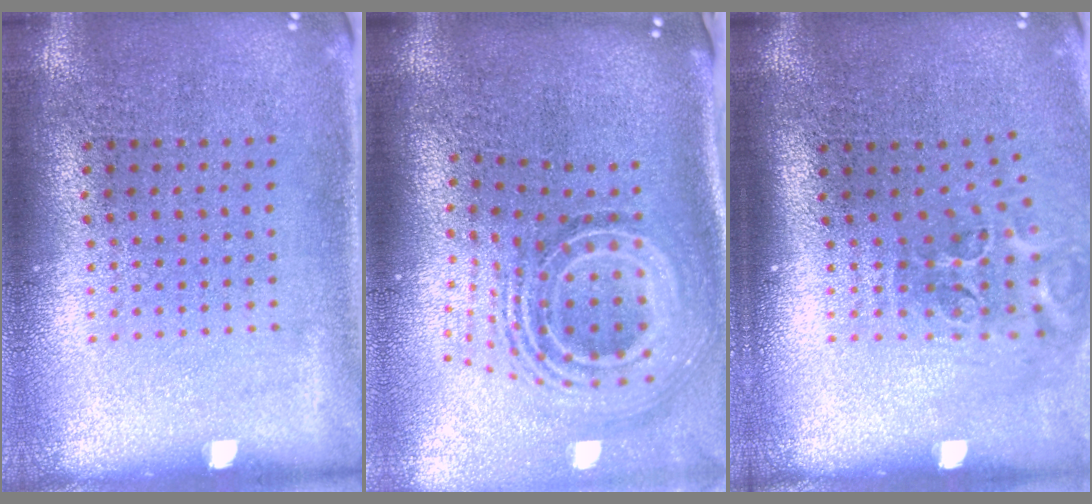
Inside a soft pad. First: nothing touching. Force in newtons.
{"total": 2.4, "press": 1.6, "slide": 1.7}
{"total": 2.0, "press": 1.2, "slide": 1.7}